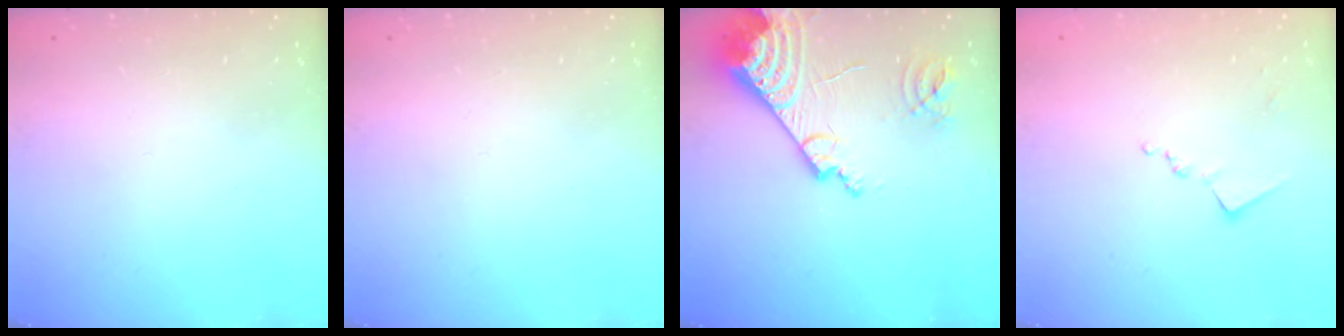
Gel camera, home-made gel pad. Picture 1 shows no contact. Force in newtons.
{"total": 0.0}
{"total": 16.9, "press": 16.8, "slide": 2.0}
{"total": 9.0, "press": 8.9, "slide": 0.6}